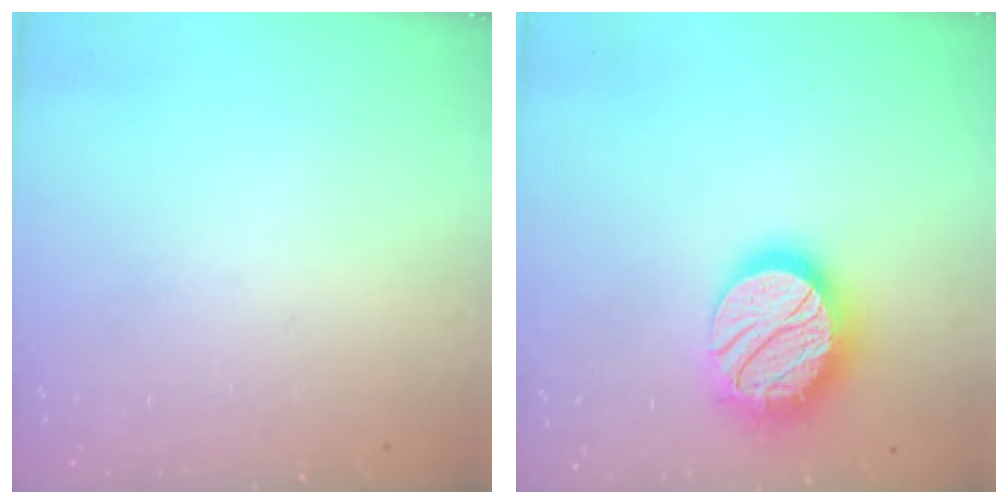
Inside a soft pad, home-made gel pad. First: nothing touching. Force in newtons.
{"total": 18.8, "press": 18.7, "slide": 1.2}